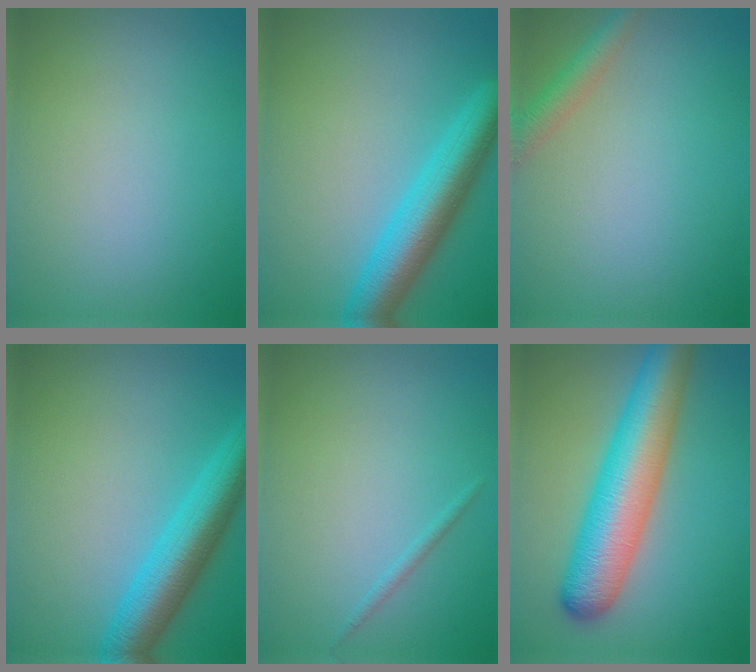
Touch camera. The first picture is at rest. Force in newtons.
{"total": 6.4, "press": 6.4, "slide": 0.3}
{"total": 2.4, "press": 2.4, "slide": 0.1}
{"total": 6.7, "press": 6.7, "slide": 0.2}
{"total": 0.7, "press": 0.7, "slide": 0.1}
{"total": 8.9, "press": 8.9, "slide": 0.2}